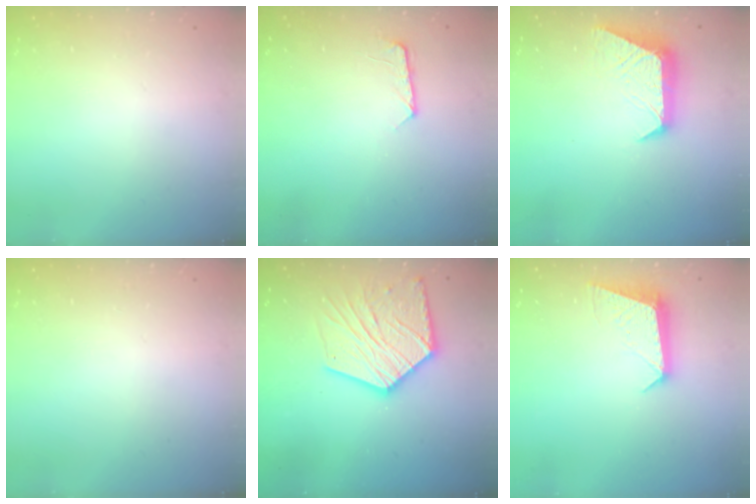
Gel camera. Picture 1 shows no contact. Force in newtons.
{"total": 6.8, "press": 6.7, "slide": 0.7}
{"total": 10.9, "press": 10.9, "slide": 0.3}
{"total": 0.0}
{"total": 18.2, "press": 18.2, "slide": 1.4}
{"total": 9.5, "press": 9.5, "slide": 0.3}